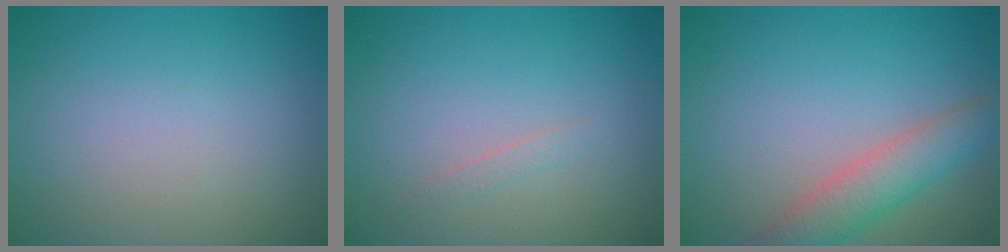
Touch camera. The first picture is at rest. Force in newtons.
{"total": 0.6, "press": 0.6, "slide": 0.0}
{"total": 4.1, "press": 4.1, "slide": 0.4}